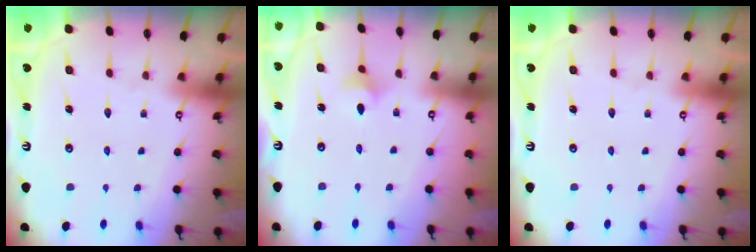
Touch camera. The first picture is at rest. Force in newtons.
{"total": 3.3, "press": 3.2, "slide": 0.8}
{"total": 0.0}